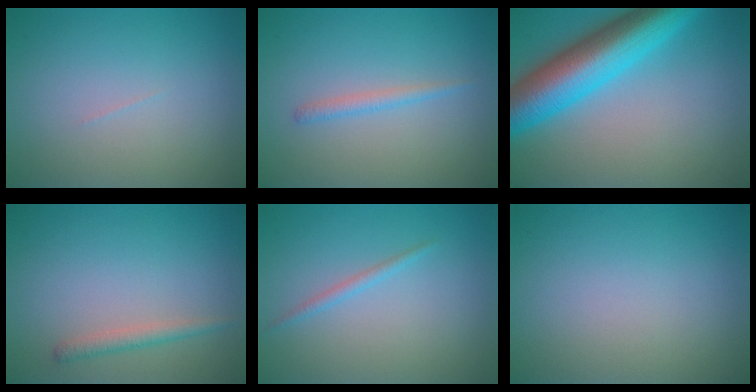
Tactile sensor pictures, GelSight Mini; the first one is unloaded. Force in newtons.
{"total": 1.2, "press": 1.2, "slide": 0.0}
{"total": 10.9, "press": 10.8, "slide": 0.3}
{"total": 1.5, "press": 1.5, "slide": 0.1}
{"total": 1.0, "press": 1.0, "slide": 0.0}
{"total": 0.0}